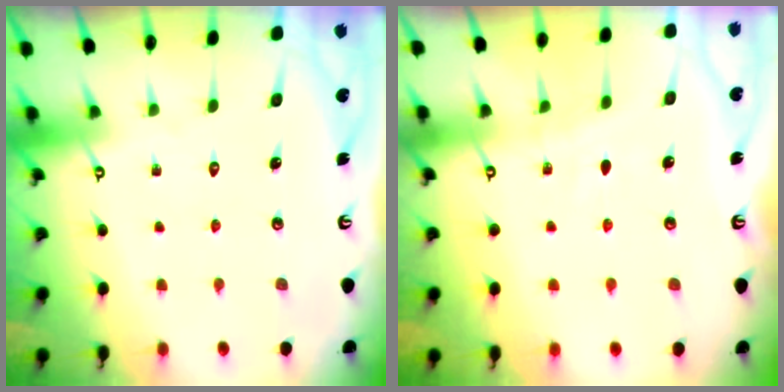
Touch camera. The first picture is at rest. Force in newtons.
{"total": 5.3, "press": 5.3, "slide": 0.5}